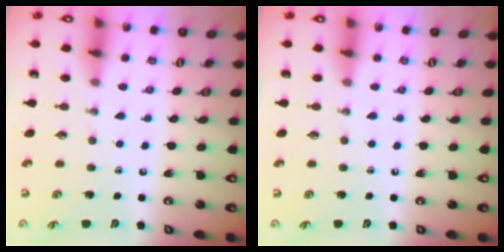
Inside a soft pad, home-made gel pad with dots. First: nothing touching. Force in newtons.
{"total": 0.0}